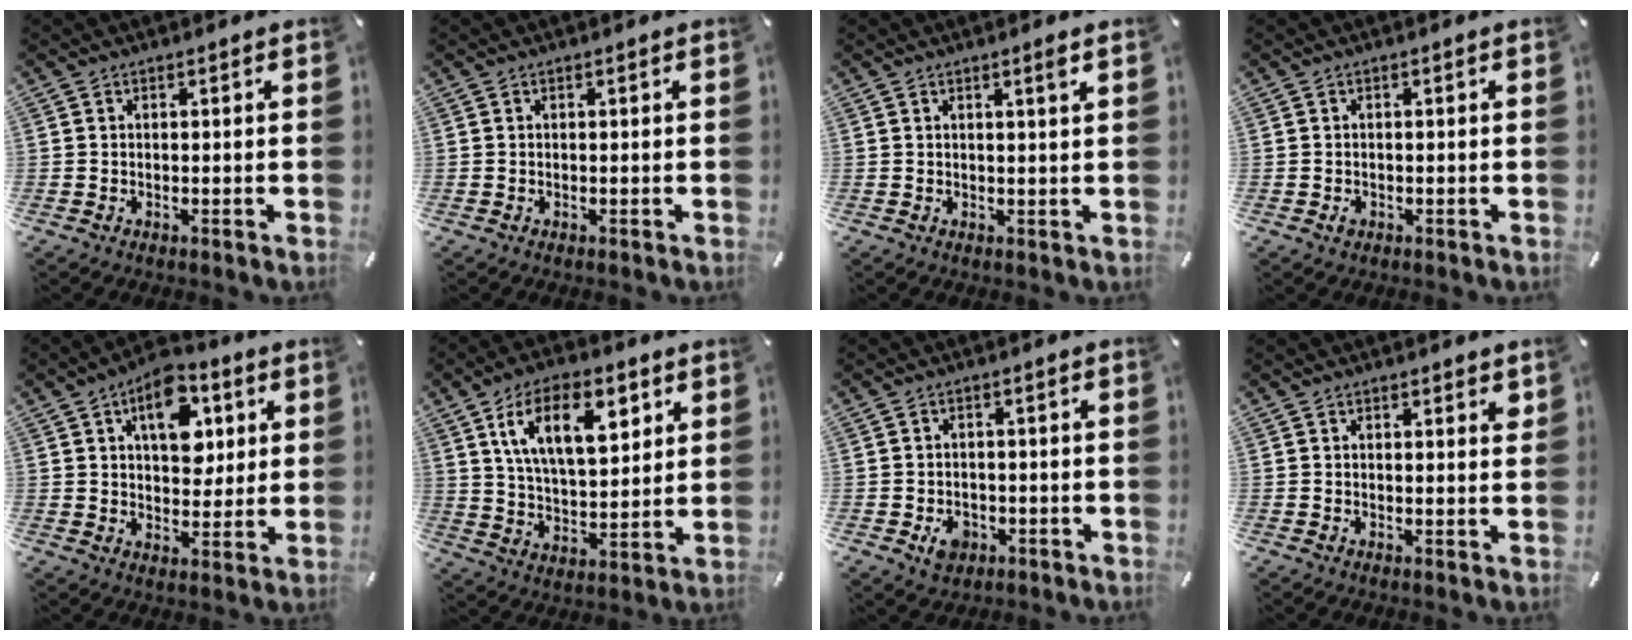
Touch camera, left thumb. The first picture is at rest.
{"total": 0.0}
{"total": 1.9, "force": [1.0, -0.1, 1.6], "torque": [-0.031, -0.003, 0.017]}
{"total": 1.1, "force": [-0.4, 0.8, 0.6], "torque": [-0.012, 0.001, -0.007]}
{"total": 12.5, "force": [4.8, 7.9, 8.4], "torque": [-0.101, -0.014, 0.080]}
{"total": 16.0, "force": [7.7, 7.9, 11.5], "torque": [-0.207, -0.009, 0.131]}
{"total": 5.0, "force": [-1.7, 3.9, 2.6], "torque": [-0.032, 0.003, -0.031]}
{"total": 1.6, "force": [1.1, 0.6, 1.0], "torque": [-0.005, -0.006, 0.015]}